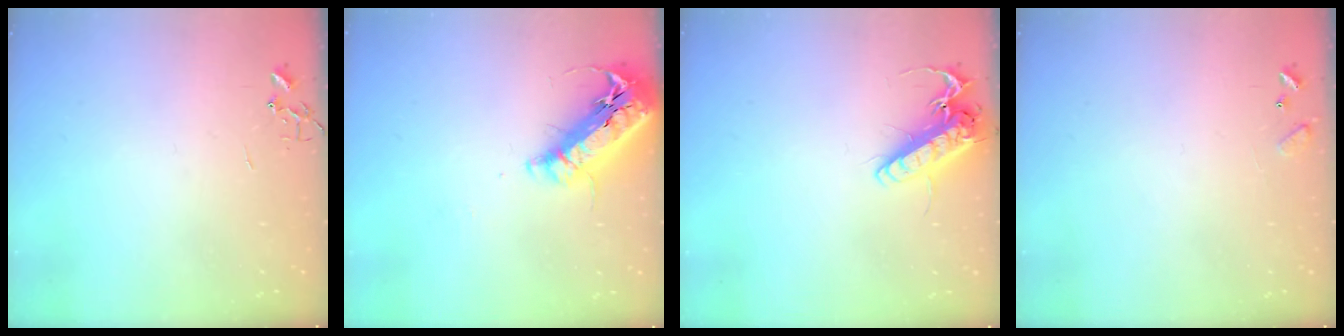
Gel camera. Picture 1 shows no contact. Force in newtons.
{"total": 21.2, "press": 20.8, "slide": 4.0}
{"total": 13.8, "press": 13.6, "slide": 2.4}
{"total": 6.4, "press": 6.4, "slide": 0.5}